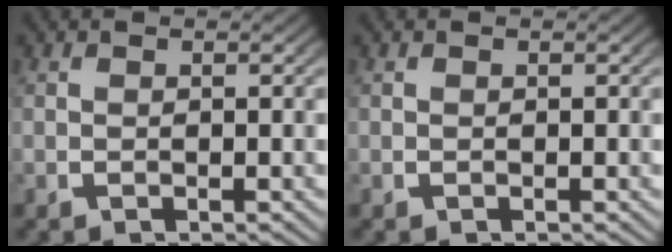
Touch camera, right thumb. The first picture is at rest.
{"total": 0.0}